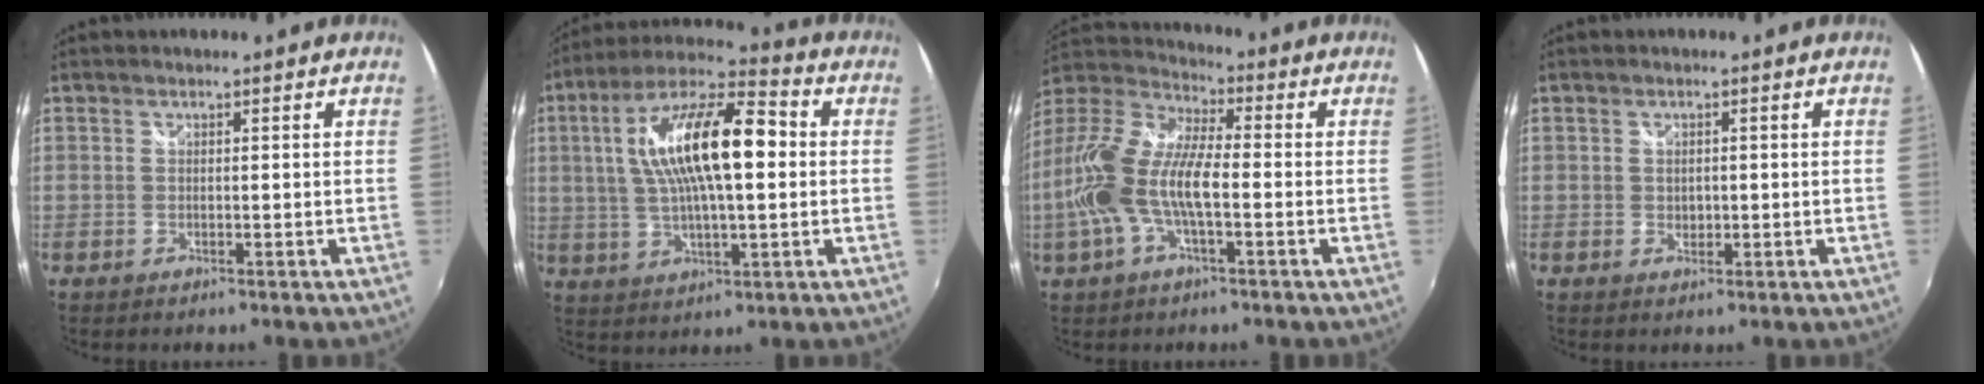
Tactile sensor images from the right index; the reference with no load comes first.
{"total": 18.8, "force": [2.5, 6.2, 17.5], "torque": [-0.321, 0.023, 0.035]}
{"total": 15.7, "force": [-2.9, 5.8, 14.4], "torque": [-0.292, 0.001, -0.062]}
{"total": 1.7, "force": [0.0, 1.3, 1.0], "torque": [-0.016, 0.000, 0.000]}